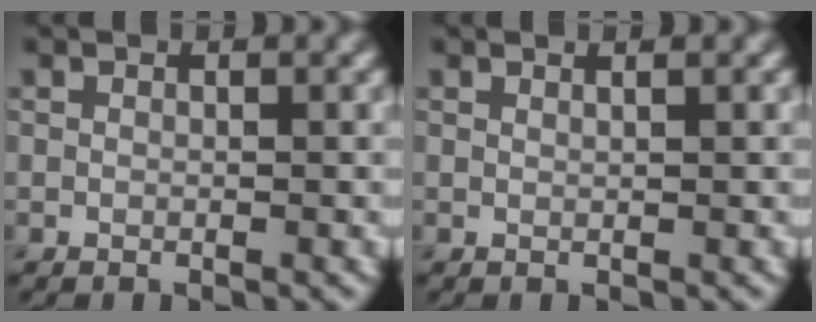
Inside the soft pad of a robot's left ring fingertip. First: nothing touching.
{"total": 1.1, "force": [0.8, 0.4, 0.6], "torque": [-0.003, -0.004, 0.001]}